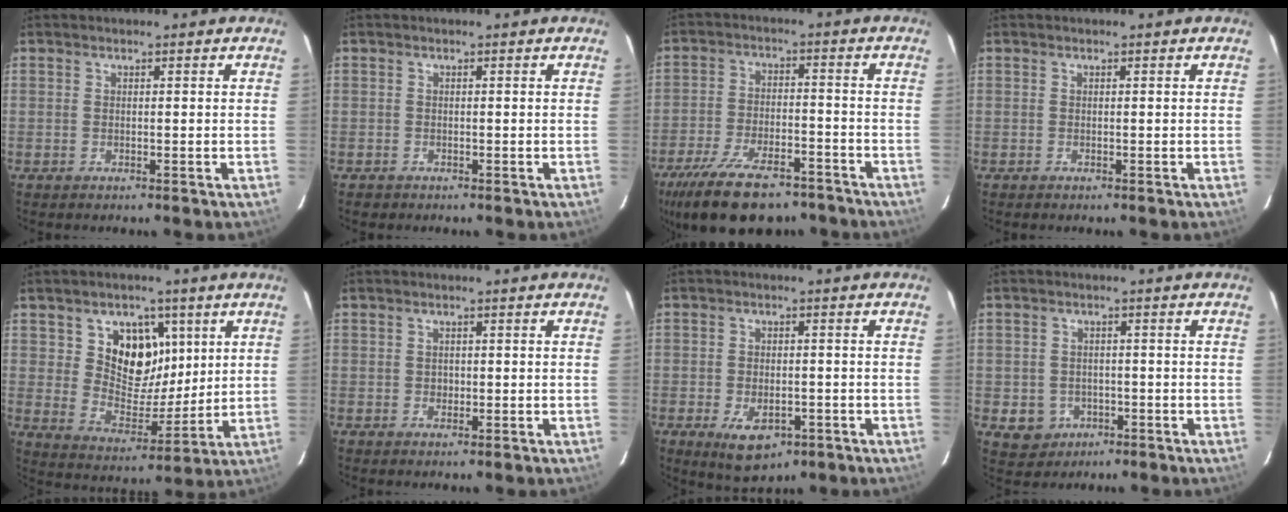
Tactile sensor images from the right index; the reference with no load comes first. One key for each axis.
{"total": 1.4, "fx": -0.7, "fy": 1.2, "fz": 0.0, "tx": -0.003, "ty": 0.005, "tz": -0.008}
{"total": 19.3, "fx": -14.2, "fy": 8.0, "fz": 10.2, "tx": -0.219, "ty": -0.024, "tz": -0.218}
{"total": 0.0}
{"total": 11.7, "fx": 4.6, "fy": 8.8, "fz": 6.1, "tx": -0.105, "ty": -0.010, "tz": 0.089}
{"total": 1.2, "fx": -0.1, "fy": 1.2, "fz": 0.2, "tx": 0.001, "ty": 0.002, "tz": 0.001}
{"total": 8.2, "fx": -3.9, "fy": 4.8, "fz": 5.4, "tx": -0.107, "ty": -0.013, "tz": -0.052}
{"total": 5.4, "fx": -1.7, "fy": 5.0, "fz": 0.9, "tx": -0.028, "ty": 0.014, "tz": -0.011}